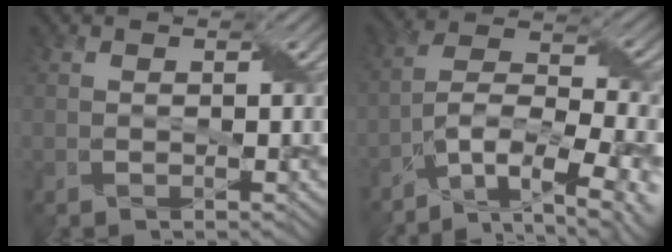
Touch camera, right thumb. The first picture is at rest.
{"total": 12.1, "force": [-6.7, 4.8, 8.9], "torque": [-0.165, -0.009, -0.123]}